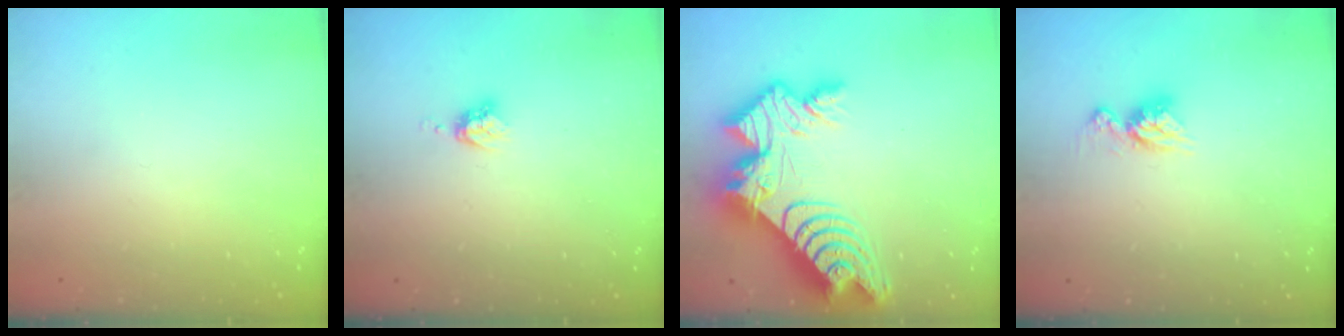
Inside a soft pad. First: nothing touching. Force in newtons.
{"total": 3.7, "press": 3.7, "slide": 0.6}
{"total": 21.2, "press": 21.1, "slide": 2.1}
{"total": 8.7, "press": 8.7, "slide": 0.8}